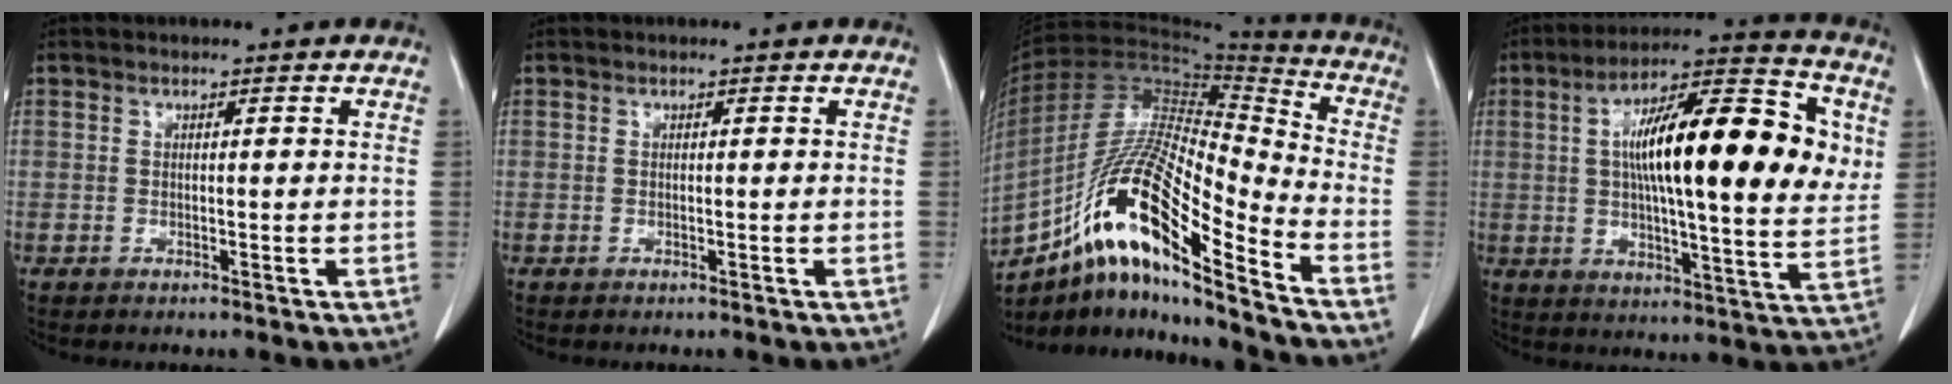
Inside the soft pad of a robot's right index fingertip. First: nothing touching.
{"total": 0.0}
{"total": 19.2, "force": [-11.9, 2.1, 15.0], "torque": [-0.298, 0.000, -0.212]}
{"total": 22.3, "force": [4.6, 4.6, 21.4], "torque": [-0.336, 0.027, 0.059]}